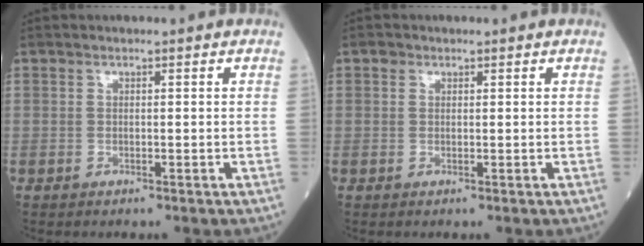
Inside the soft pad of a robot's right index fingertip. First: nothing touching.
{"total": 0.7, "force": [0.4, 0.6, 0.1], "torque": [0.002, 0.000, 0.003]}